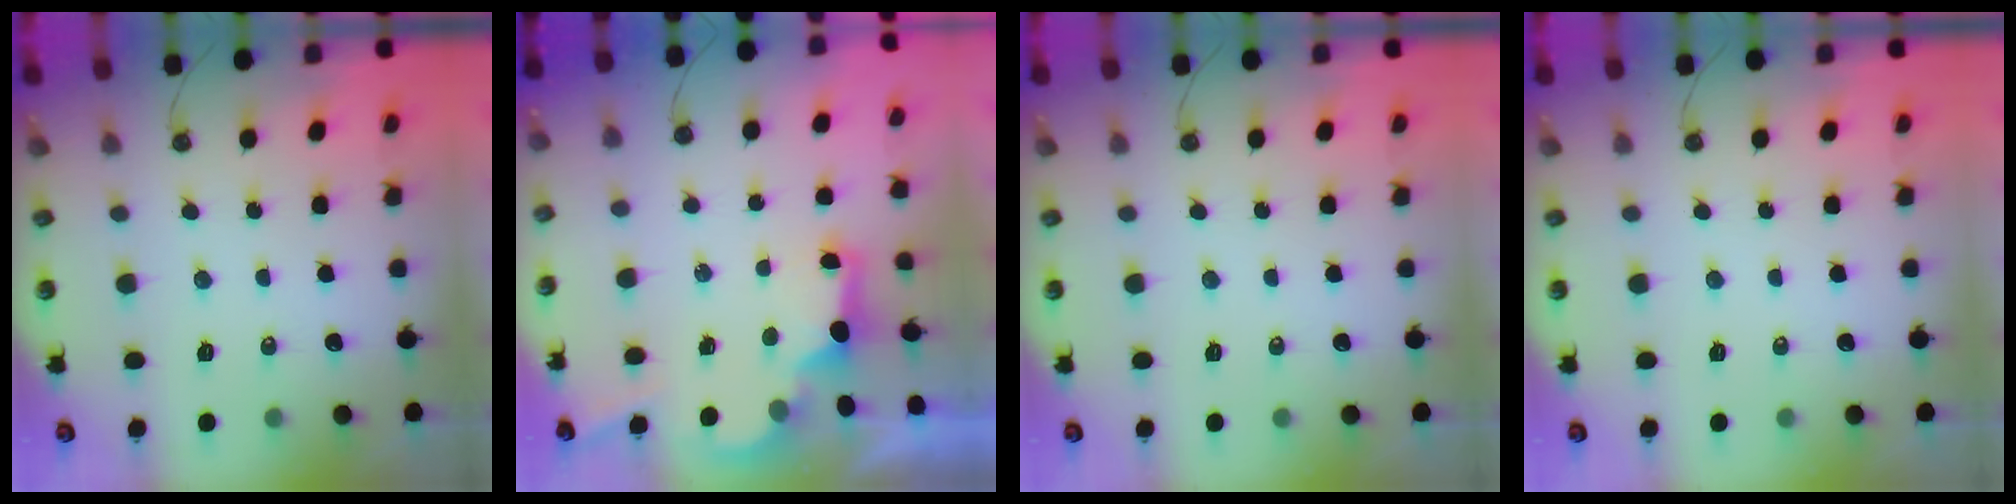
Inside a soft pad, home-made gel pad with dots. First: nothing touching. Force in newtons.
{"total": 2.5, "press": 2.4, "slide": 0.7}
{"total": 0.0}
{"total": 0.0}